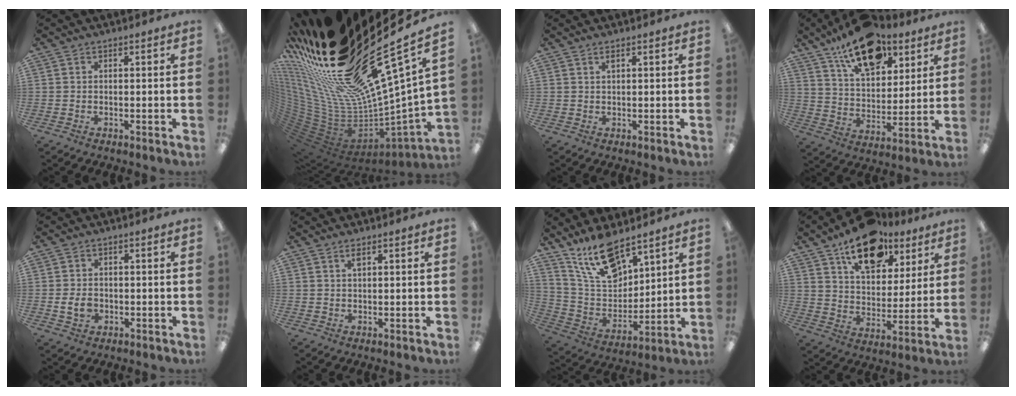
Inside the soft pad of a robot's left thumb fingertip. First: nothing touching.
{"total": 34.3, "force": [21.2, 12.0, 24.2], "torque": [-0.351, -0.242, 0.442]}
{"total": 1.4, "force": [1.1, 0.2, 0.8], "torque": [-0.018, 0.001, 0.020]}
{"total": 17.8, "force": [11.7, 9.3, 9.6], "torque": [-0.143, -0.059, 0.203]}
{"total": 3.7, "force": [-0.5, 2.7, 2.4], "torque": [-0.049, 0.002, -0.009]}
{"total": 1.8, "force": [1.3, 0.4, 1.1], "torque": [-0.018, -0.001, 0.021]}
{"total": 14.9, "force": [11.4, 6.3, 7.2], "torque": [-0.139, -0.061, 0.210]}
{"total": 17.1, "force": [11.5, 9.4, 8.4], "torque": [-0.129, -0.061, 0.203]}